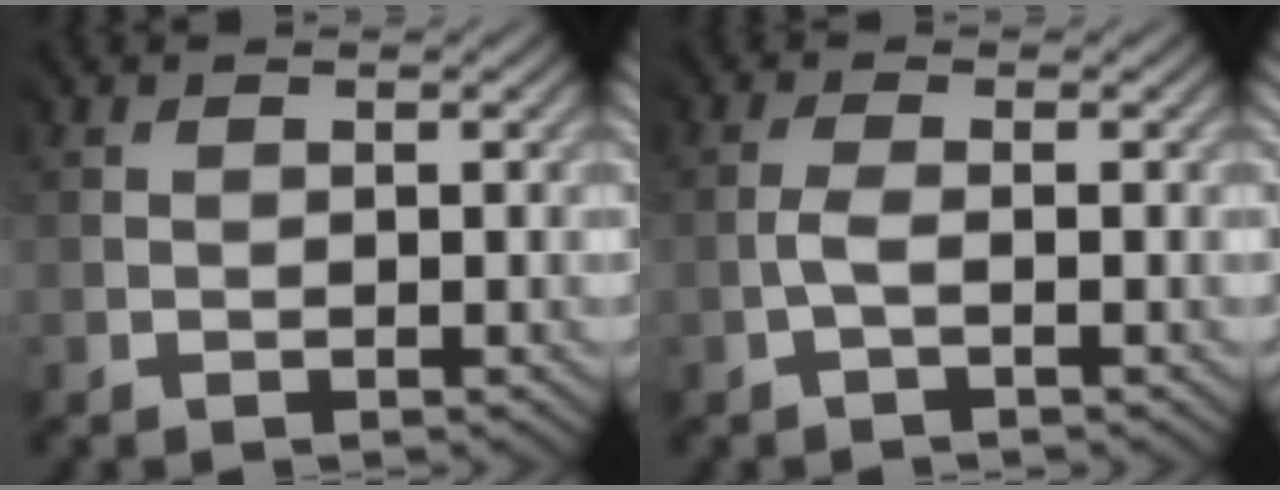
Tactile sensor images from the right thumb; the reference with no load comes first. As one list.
[{"total": 1.1, "force": [-0.8, -0.3, 0.7], "torque": [-0.025, 0.003, -0.019]}]